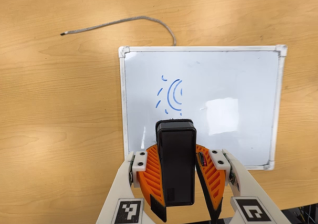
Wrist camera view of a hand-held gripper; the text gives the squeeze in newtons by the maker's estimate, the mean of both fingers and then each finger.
{"total": 9.4, "left": 9.0, "right": 9.8}